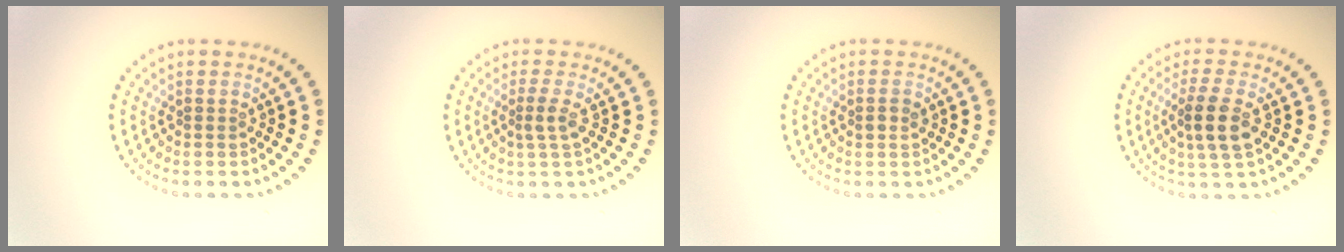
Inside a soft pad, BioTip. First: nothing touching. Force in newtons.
{"total": 1.5, "press": 1.0, "slide": 1.1}
{"total": 0.9, "press": 0.9, "slide": 0.1}
{"total": 3.7, "press": 3.4, "slide": 1.4}